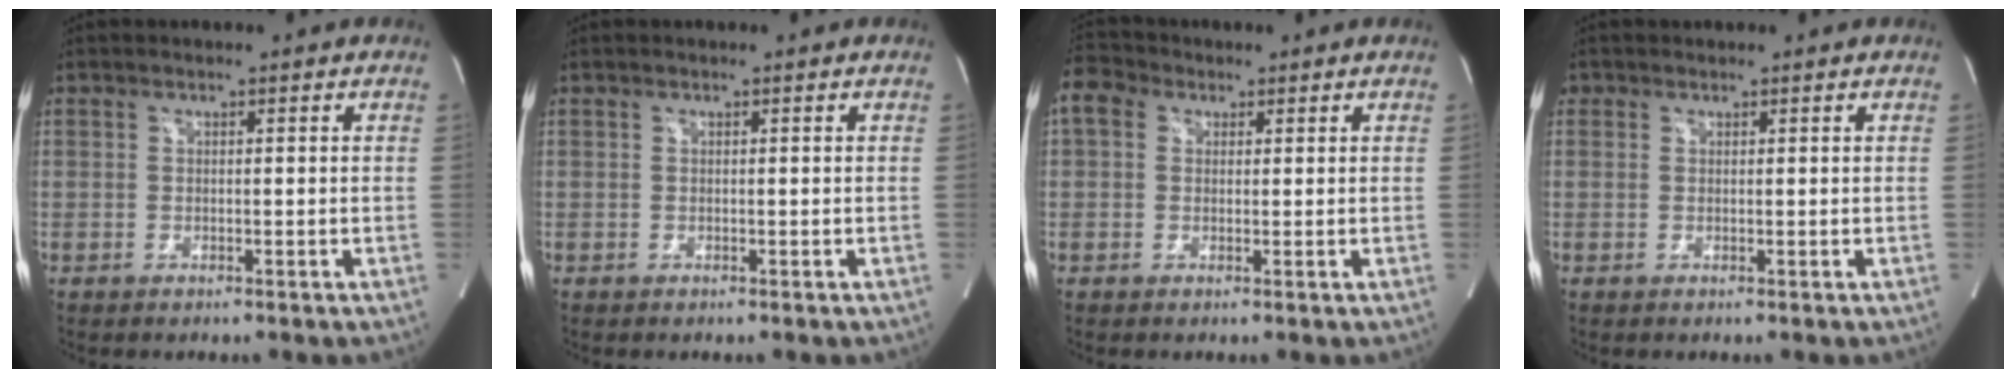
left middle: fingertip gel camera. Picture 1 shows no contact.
{"total": 0.0}
{"total": 5.4, "force": [2.0, 4.2, 2.7], "torque": [-0.065, 0.033, 0.036]}
{"total": 0.8, "force": [0.5, 0.6, 0.1], "torque": [0.004, 0.003, 0.008]}